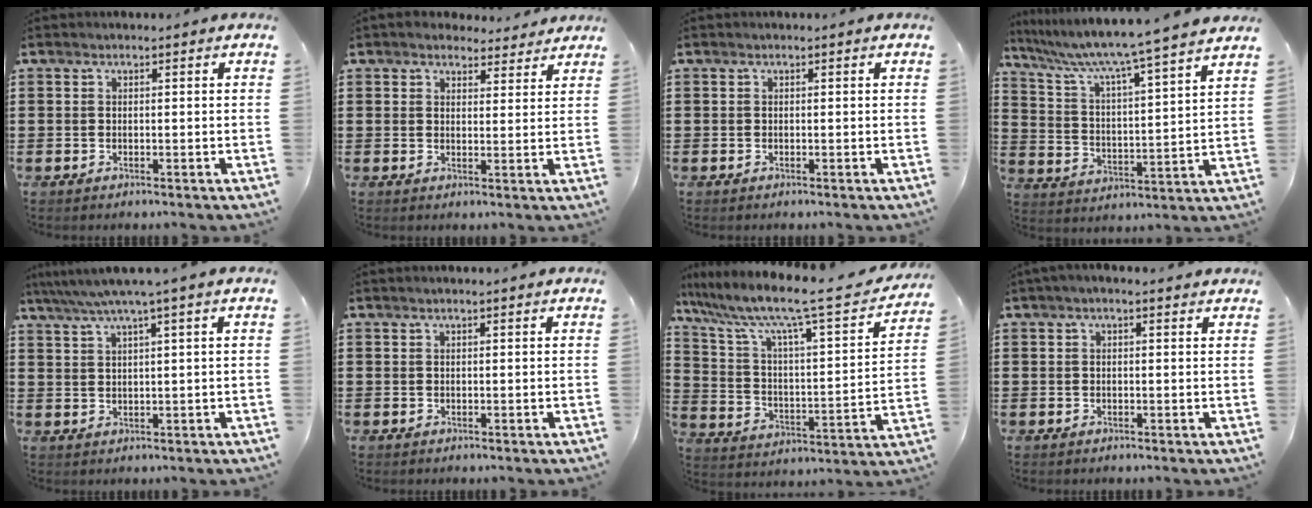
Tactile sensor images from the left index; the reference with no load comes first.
{"total": 3.4, "force": [3.2, 1.2, 0.5], "torque": [-0.013, -0.011, 0.057]}
{"total": 0.0}
{"total": 6.3, "force": [5.5, -1.3, 2.9], "torque": [-0.083, -0.054, 0.080]}
{"total": 3.9, "force": [2.3, -0.5, 3.2], "torque": [-0.067, -0.004, 0.036]}
{"total": 0.0}
{"total": 10.2, "force": [8.1, 0.6, 6.2], "torque": [-0.152, -0.057, 0.126]}
{"total": 1.0, "force": [0.1, 0.7, 0.7], "torque": [-0.015, 0.006, 0.002]}